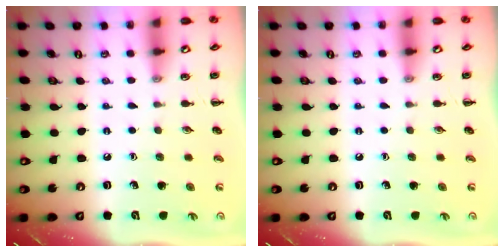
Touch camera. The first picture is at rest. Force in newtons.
{"total": 0.0}